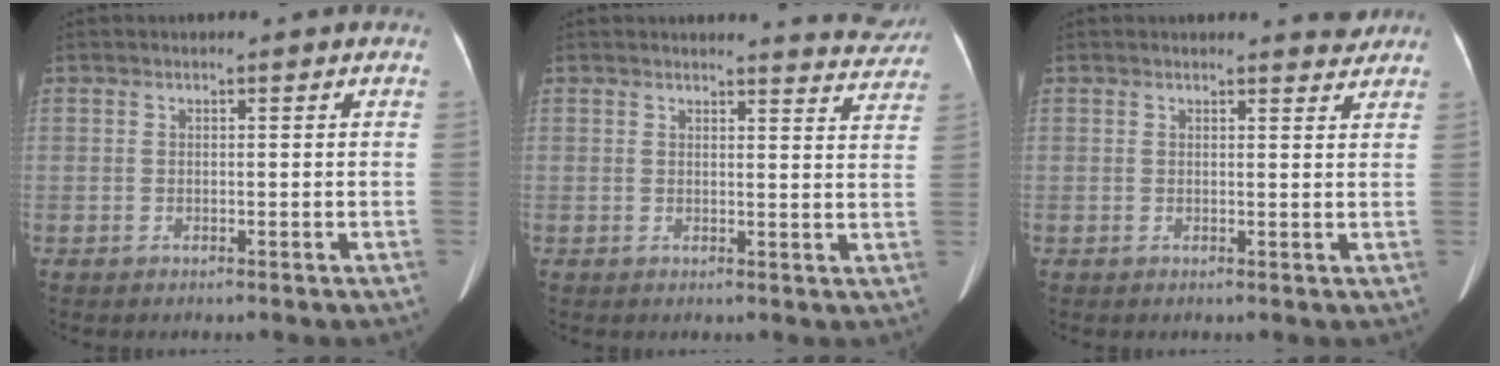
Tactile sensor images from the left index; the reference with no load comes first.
{"total": 5.7, "force": [5.7, 0.4, -0.2], "torque": [0.006, -0.028, 0.044]}
{"total": 2.2, "force": [2.2, 0.3, 0.2], "torque": [-0.005, -0.010, 0.019]}